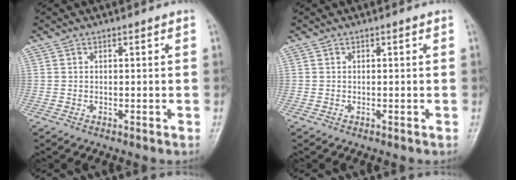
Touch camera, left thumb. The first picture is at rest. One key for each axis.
{"total": 0.0}